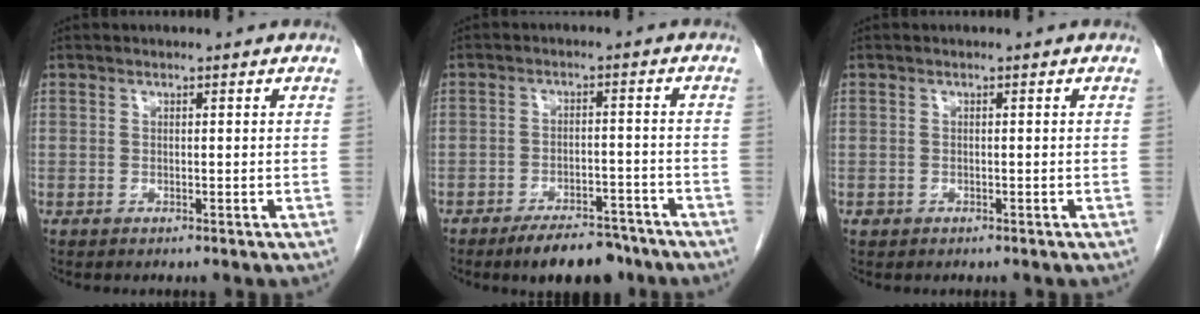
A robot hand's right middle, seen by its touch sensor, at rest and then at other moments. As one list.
[{"total": 8.1, "force": [-6.5, 2.9, 3.8], "torque": [-0.049, 0.001, -0.103]}, {"total": 0.6, "force": [-0.3, 0.5, 0.1], "torque": [-0.005, 0.003, -0.005]}]